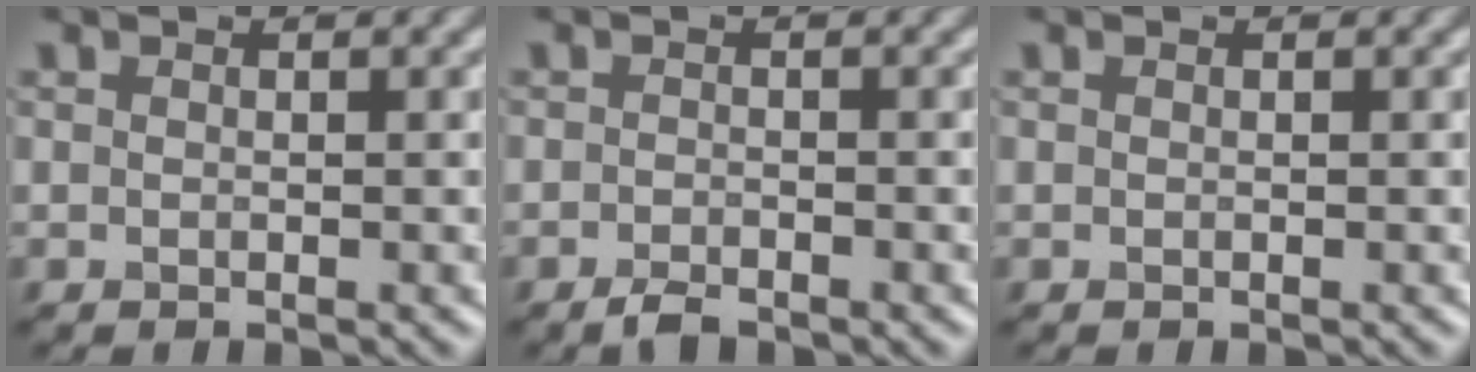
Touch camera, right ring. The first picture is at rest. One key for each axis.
{"total": 1.6, "fx": -1.3, "fy": 0.5, "fz": 0.8, "tx": -0.019, "ty": -0.001, "tz": -0.027}
{"total": 0.0}